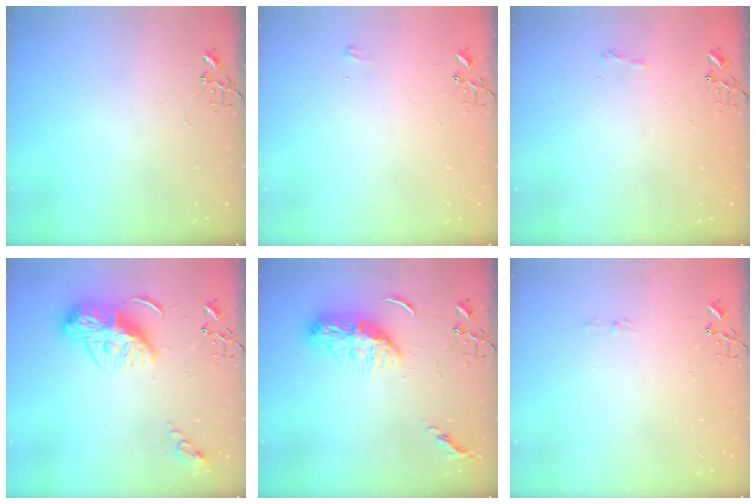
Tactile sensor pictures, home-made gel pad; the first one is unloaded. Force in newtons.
{"total": 4.3, "press": 4.3, "slide": 0.5}
{"total": 7.0, "press": 6.9, "slide": 0.5}
{"total": 11.5, "press": 11.4, "slide": 1.1}
{"total": 11.6, "press": 11.6, "slide": 1.3}
{"total": 2.9, "press": 2.9, "slide": 0.5}